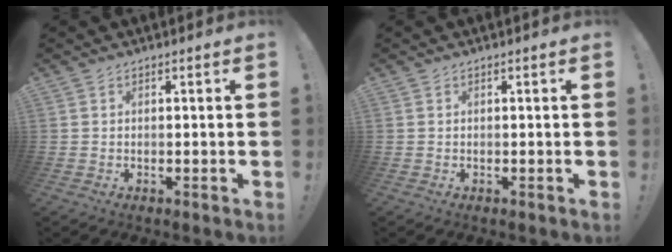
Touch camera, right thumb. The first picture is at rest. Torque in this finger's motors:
{"motor_torque": [0.00, 0.00, 0.00, 0.00, 0.00]}